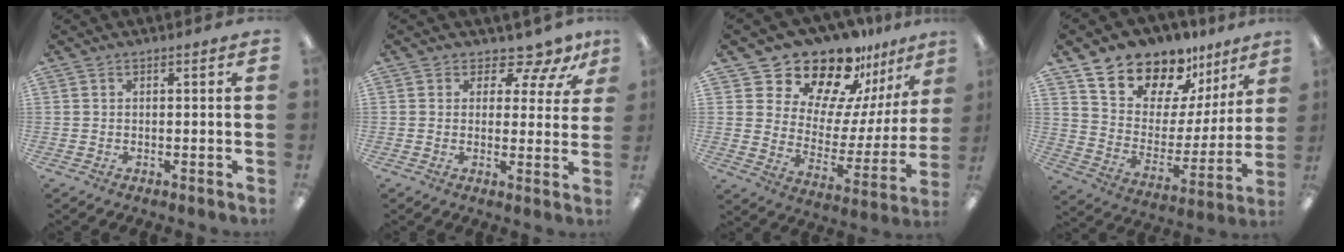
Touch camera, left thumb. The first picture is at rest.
{"total": 7.0, "force": [5.4, 3.1, 3.1], "torque": [-0.044, -0.039, 0.096]}
{"total": 19.5, "force": [16.9, 8.0, 5.7], "torque": [-0.105, -0.138, 0.297]}
{"total": 14.7, "force": [12.7, 6.8, 2.6], "torque": [-0.073, -0.109, 0.237]}